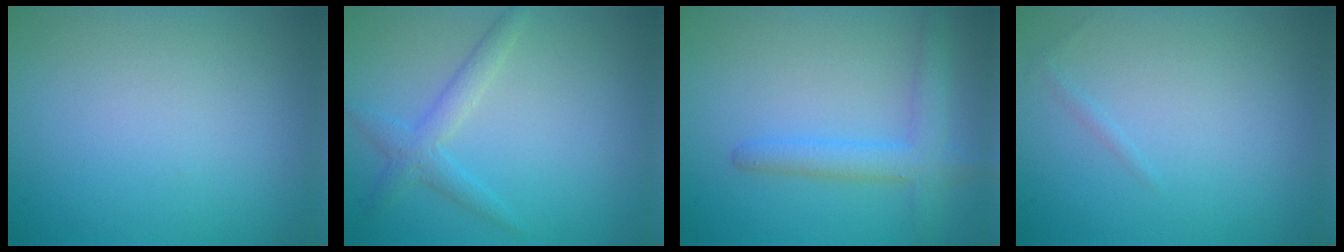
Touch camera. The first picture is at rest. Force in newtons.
{"total": 2.3, "press": 2.3, "slide": 0.2}
{"total": 3.3, "press": 3.3, "slide": 0.2}
{"total": 0.5, "press": 0.5, "slide": 0.0}